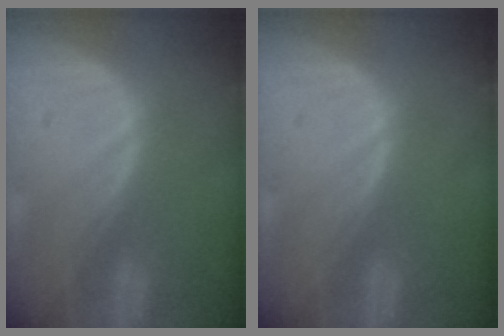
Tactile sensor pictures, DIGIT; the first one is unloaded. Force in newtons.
{"total": 0.0}